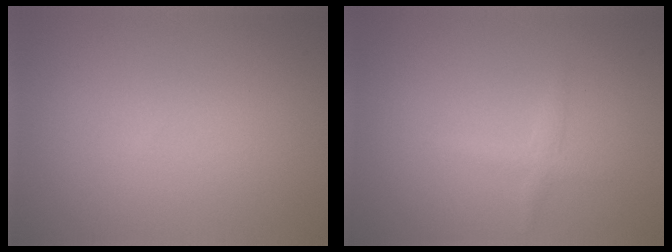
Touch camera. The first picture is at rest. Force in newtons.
{"total": 1.2, "press": 1.2, "slide": 0.0}